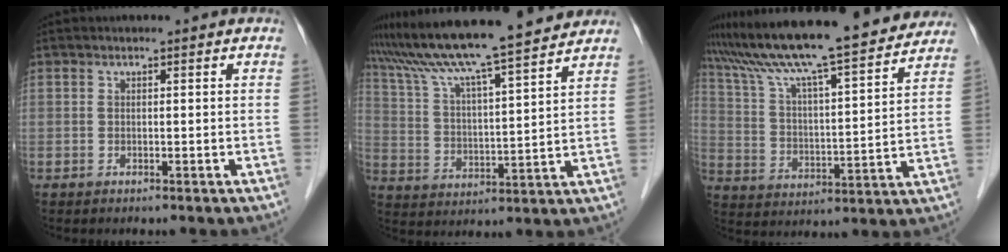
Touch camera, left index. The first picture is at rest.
{"total": 18.9, "force": [16.5, 0.2, 9.1], "torque": [-0.163, 0.020, 0.266]}
{"total": 23.4, "force": [20.6, 1.7, 11.0], "torque": [-0.190, 0.006, 0.311]}